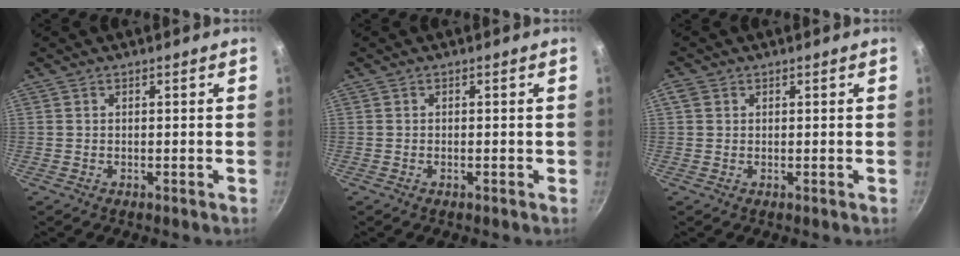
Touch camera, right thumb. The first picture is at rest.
{"total": 0.7, "force": [-0.2, 0.4, 0.5], "torque": [-0.007, 0.003, -0.005]}
{"total": 1.7, "force": [0.6, 1.4, 0.8], "torque": [-0.014, 0.000, 0.009]}